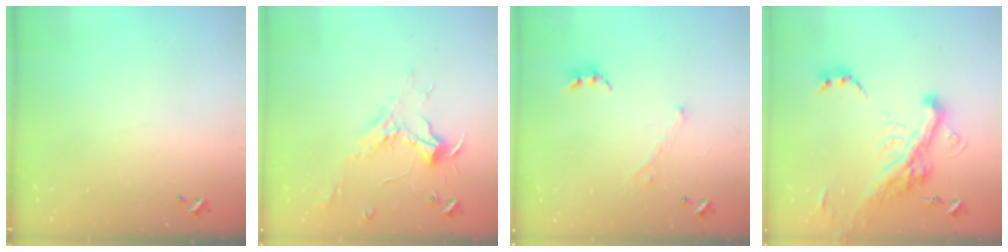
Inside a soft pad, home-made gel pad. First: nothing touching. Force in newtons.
{"total": 2.4, "press": 2.3, "slide": 0.8}
{"total": 1.7, "press": 1.6, "slide": 0.5}
{"total": 10.6, "press": 10.4, "slide": 2.2}